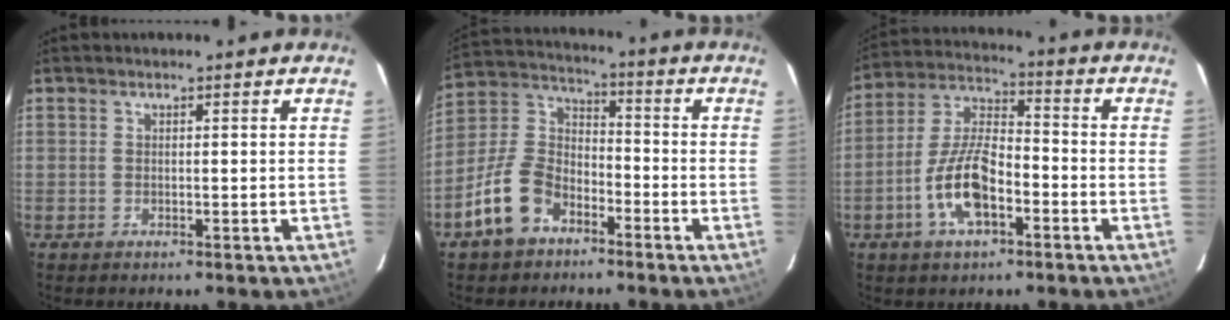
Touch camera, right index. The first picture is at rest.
{"total": 11.6, "force": [-6.9, 7.1, 6.0], "torque": [-0.135, 0.027, -0.125]}
{"total": 11.9, "force": [-4.8, 5.0, 9.6], "torque": [-0.201, 0.008, -0.089]}